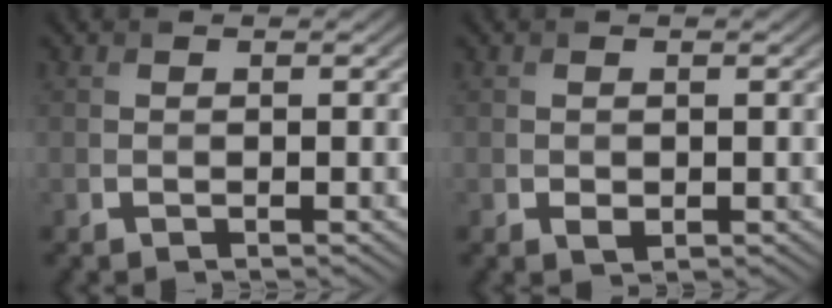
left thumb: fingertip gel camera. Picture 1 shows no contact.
{"total": 1.0, "force": [-0.2, 0.8, 0.6], "torque": [-0.010, -0.006, -0.001]}